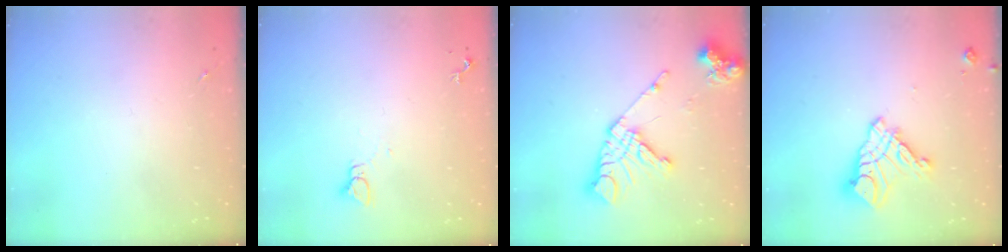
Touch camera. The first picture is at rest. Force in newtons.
{"total": 2.2, "press": 2.2, "slide": 0.1}
{"total": 16.8, "press": 16.7, "slide": 2.2}
{"total": 13.1, "press": 13.0, "slide": 1.3}